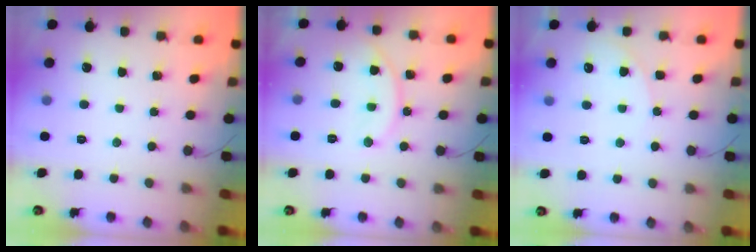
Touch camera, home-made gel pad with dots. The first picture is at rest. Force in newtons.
{"total": 12.0, "press": 11.9, "slide": 1.0}
{"total": 5.0, "press": 5.0, "slide": 0.6}